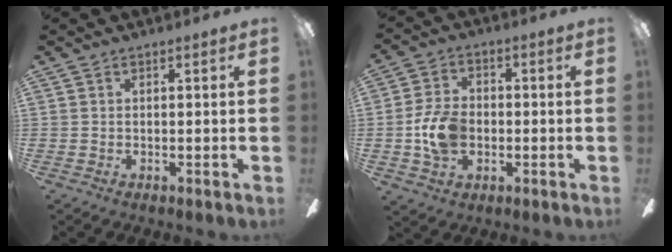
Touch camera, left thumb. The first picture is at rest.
{"total": 9.9, "force": [-1.5, 7.2, 6.6], "torque": [-0.143, 0.011, -0.029]}